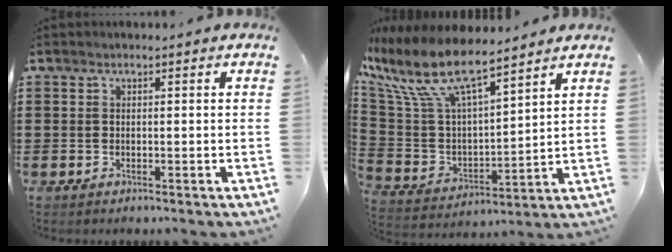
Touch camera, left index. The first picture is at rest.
{"total": 11.5, "force": [8.3, 3.0, 7.3], "torque": [-0.184, -0.049, 0.142]}